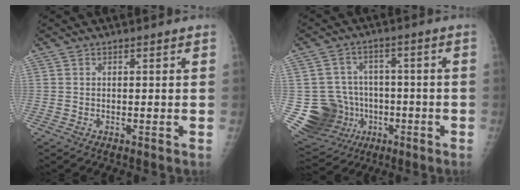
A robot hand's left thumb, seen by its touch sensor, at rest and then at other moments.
{"total": 15.2, "force": [-3.2, 14.1, 4.9], "torque": [-0.085, 0.041, -0.033]}